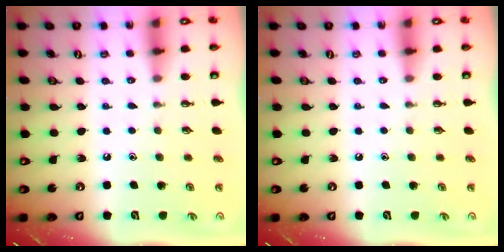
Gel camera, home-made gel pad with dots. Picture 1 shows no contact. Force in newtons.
{"total": 0.0}